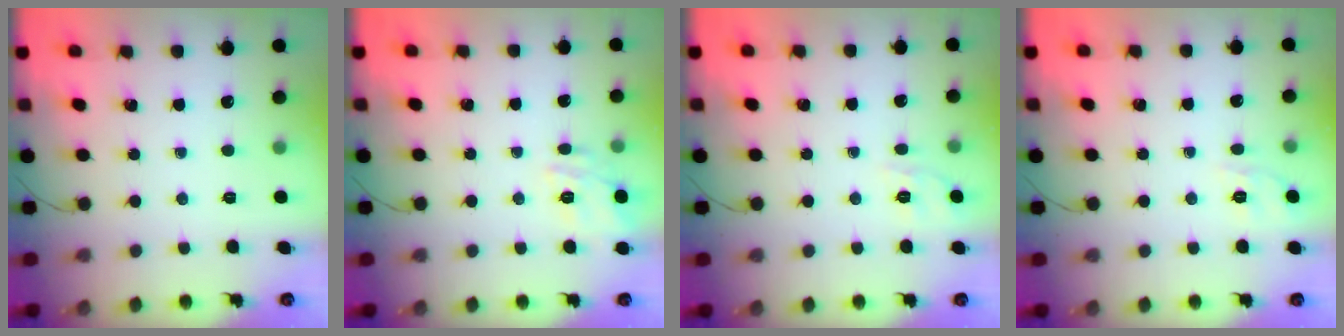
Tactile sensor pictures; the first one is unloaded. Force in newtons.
{"total": 12.6, "press": 12.6, "slide": 0.6}
{"total": 1.9, "press": 0.8, "slide": 1.6}
{"total": 1.9, "press": 0.8, "slide": 1.6}